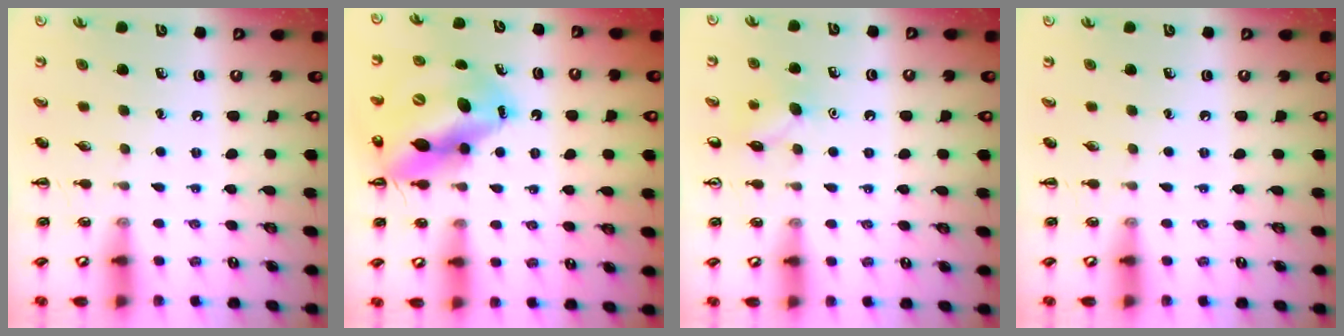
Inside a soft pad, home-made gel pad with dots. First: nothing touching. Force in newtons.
{"total": 15.9, "press": 15.1, "slide": 4.7}
{"total": 6.6, "press": 6.4, "slide": 1.7}
{"total": 0.0}